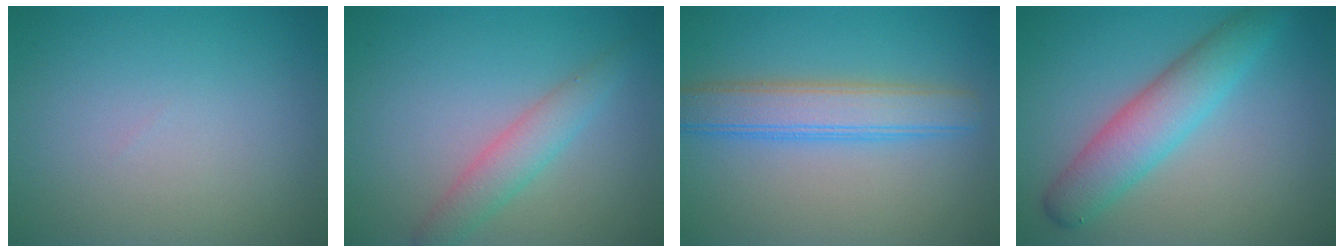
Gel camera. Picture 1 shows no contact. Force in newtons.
{"total": 2.8, "press": 2.8, "slide": 0.1}
{"total": 4.6, "press": 4.6, "slide": 0.1}
{"total": 5.0, "press": 5.0, "slide": 0.1}